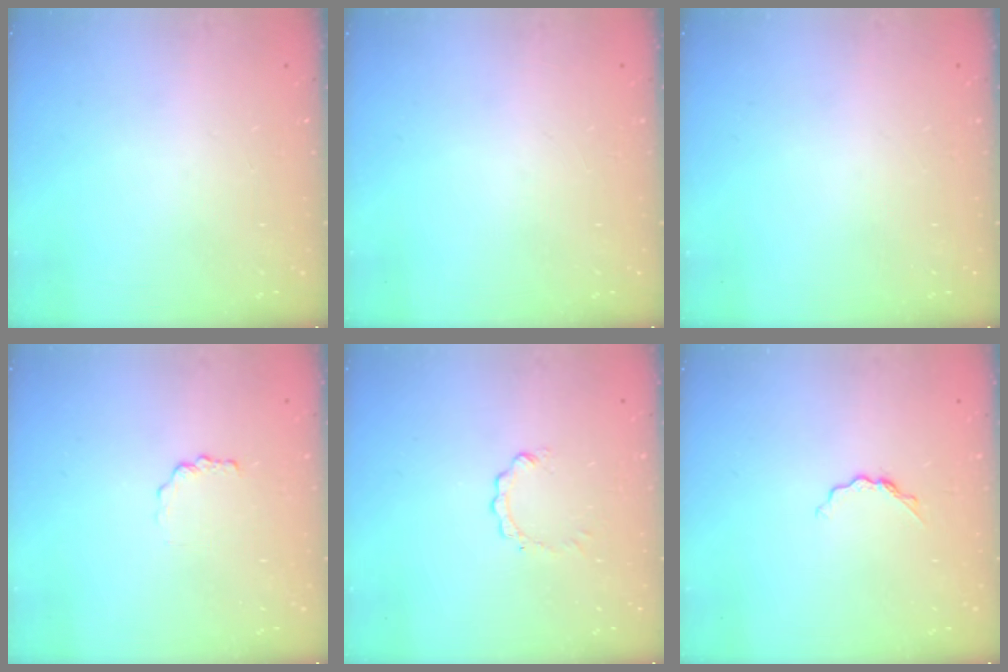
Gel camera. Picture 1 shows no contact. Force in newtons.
{"total": 0.0}
{"total": 0.0}
{"total": 1.0, "press": 1.0, "slide": 0.2}
{"total": 0.0}
{"total": 5.1, "press": 5.0, "slide": 0.7}